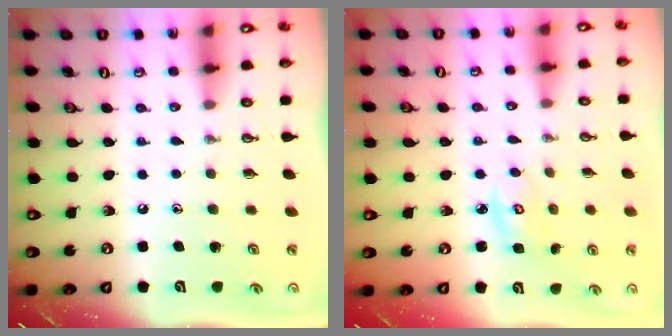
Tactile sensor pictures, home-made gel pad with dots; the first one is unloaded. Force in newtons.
{"total": 4.0, "press": 4.0, "slide": 0.5}